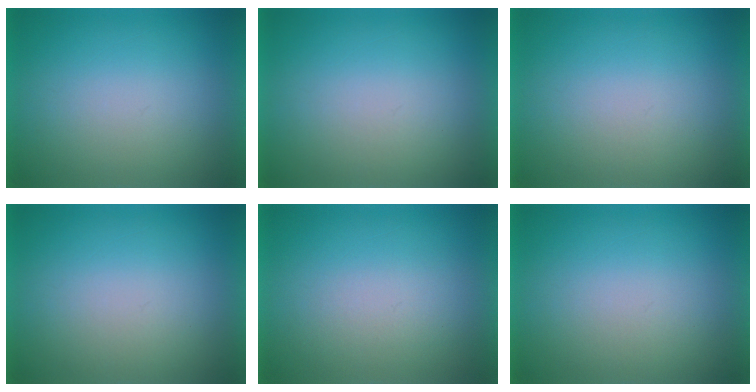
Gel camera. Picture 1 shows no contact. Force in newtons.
{"total": 1.1}
{"total": 1.2}
{"total": 1.0}
{"total": 1.4}
{"total": 1.1}